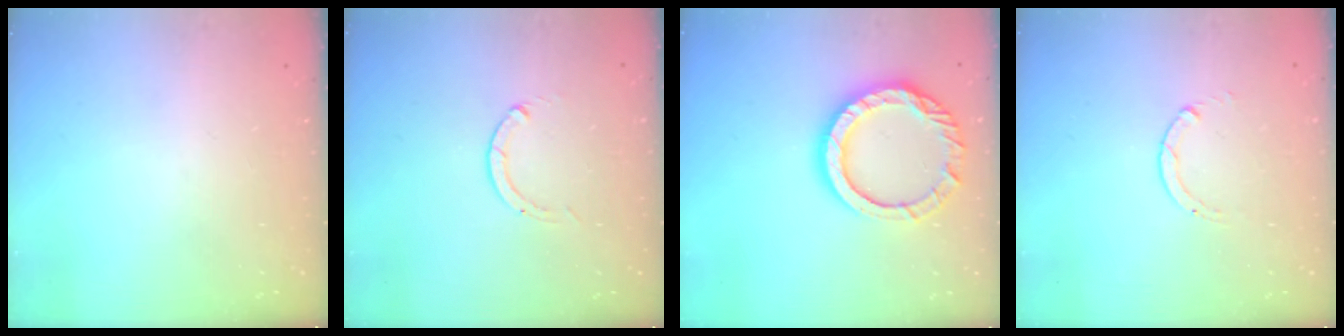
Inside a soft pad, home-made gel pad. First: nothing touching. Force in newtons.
{"total": 0.0}
{"total": 13.9, "press": 13.9, "slide": 1.0}
{"total": 0.8, "press": 0.7, "slide": 0.1}